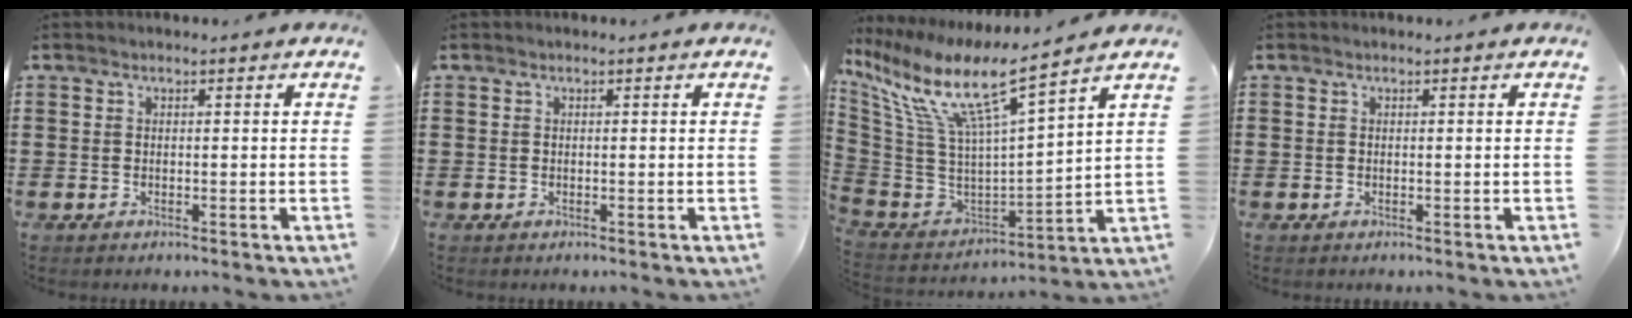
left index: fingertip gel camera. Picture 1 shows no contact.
{"total": 0.0}
{"total": 11.5, "force": [6.6, 2.0, 9.2], "torque": [-0.203, -0.046, 0.103]}
{"total": 0.0}